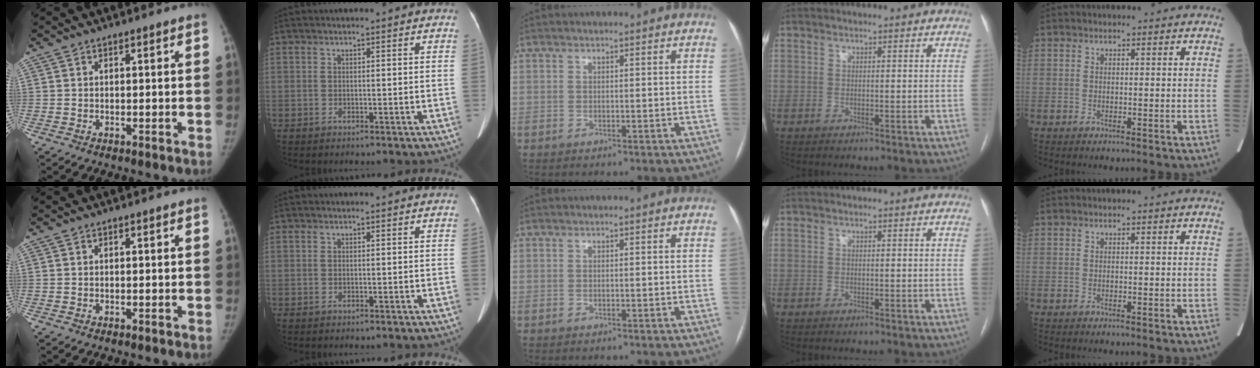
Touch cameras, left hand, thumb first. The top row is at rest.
{}